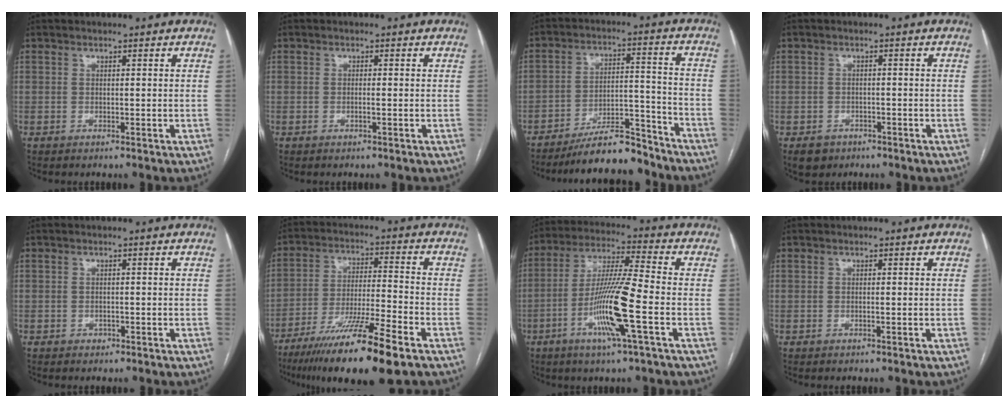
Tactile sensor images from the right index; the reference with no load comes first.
{"total": 0.7, "force": [-0.2, -0.1, 0.7], "torque": [-0.013, 0.000, -0.003]}
{"total": 11.6, "force": [-10.4, 2.5, 4.6], "torque": [-0.065, 0.026, -0.173]}
{"total": 3.3, "force": [-1.9, 2.6, 0.6], "torque": [-0.007, 0.006, -0.024]}
{"total": 0.7, "force": [-0.4, 0.6, 0.2], "torque": [-0.004, 0.002, -0.005]}
{"total": 16.3, "force": [-10.6, 0.2, 12.3], "torque": [-0.213, -0.042, -0.184]}
{"total": 12.8, "force": [-4.3, -0.5, 12.1], "torque": [-0.237, -0.009, -0.087]}
{"total": 0.0}